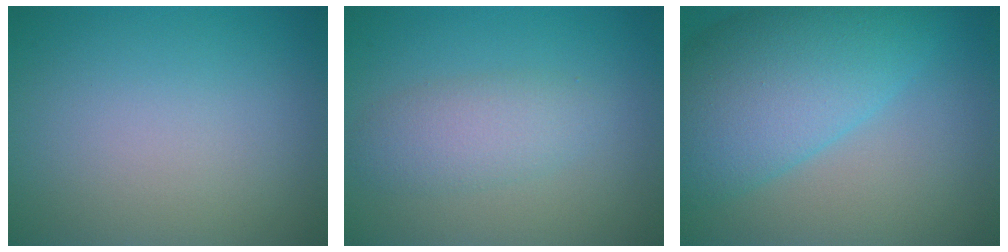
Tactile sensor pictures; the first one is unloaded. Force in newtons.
{"total": 3.1, "press": 3.1, "slide": 0.0}
{"total": 9.7, "press": 9.7, "slide": 0.3}